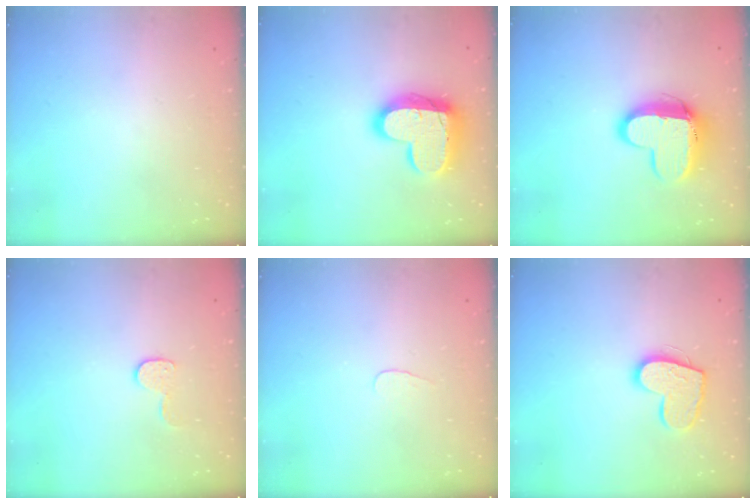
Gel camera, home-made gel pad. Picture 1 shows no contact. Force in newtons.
{"total": 18.5, "press": 18.5, "slide": 1.4}
{"total": 12.0, "press": 11.9, "slide": 1.1}
{"total": 6.1, "press": 6.1, "slide": 0.2}
{"total": 2.8, "press": 2.7, "slide": 0.3}
{"total": 13.3, "press": 13.3, "slide": 0.9}